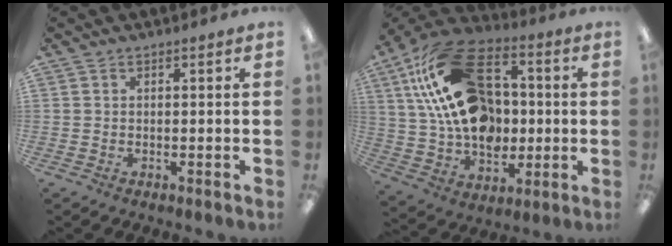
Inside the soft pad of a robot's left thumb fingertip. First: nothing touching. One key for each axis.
{"total": 25.8, "fx": 6.9, "fy": 17.6, "fz": 17.5, "tx": -0.320, "ty": -0.007, "tz": 0.128}